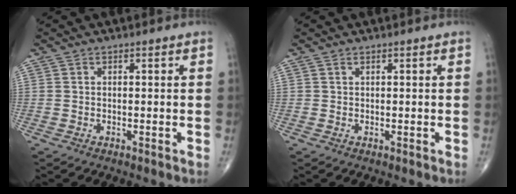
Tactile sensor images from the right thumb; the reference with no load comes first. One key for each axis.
{"total": 0.0}